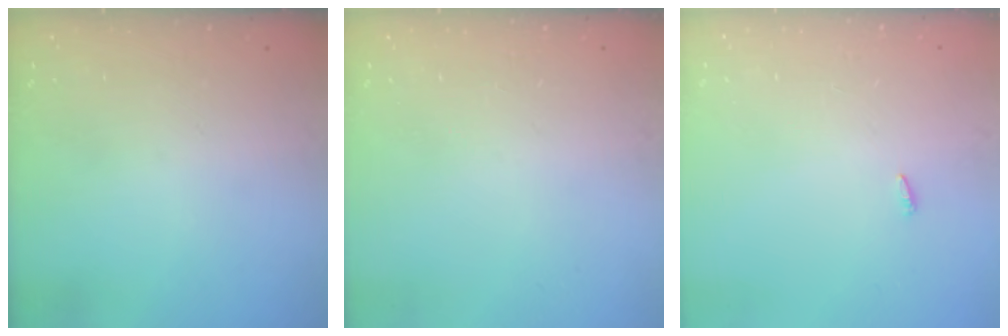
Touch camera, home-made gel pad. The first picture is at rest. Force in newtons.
{"total": 0.0}
{"total": 2.1, "press": 1.9, "slide": 0.7}